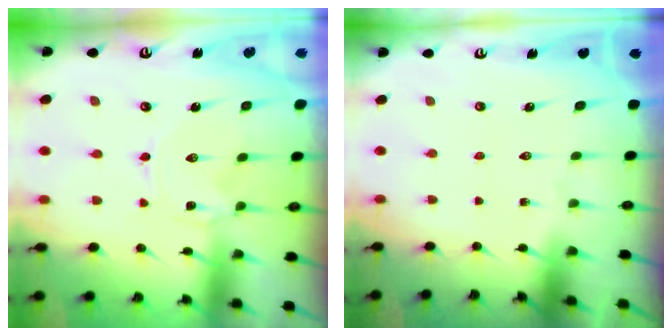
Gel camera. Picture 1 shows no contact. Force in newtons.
{"total": 0.0}